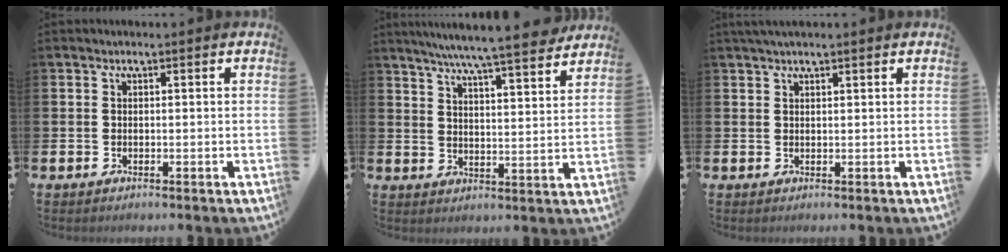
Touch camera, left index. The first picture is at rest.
{"total": 7.8, "force": [7.3, -0.1, 2.5], "torque": [-0.057, -0.053, 0.125]}
{"total": 1.8, "force": [1.5, 0.2, 0.9], "torque": [-0.018, 0.005, 0.027]}